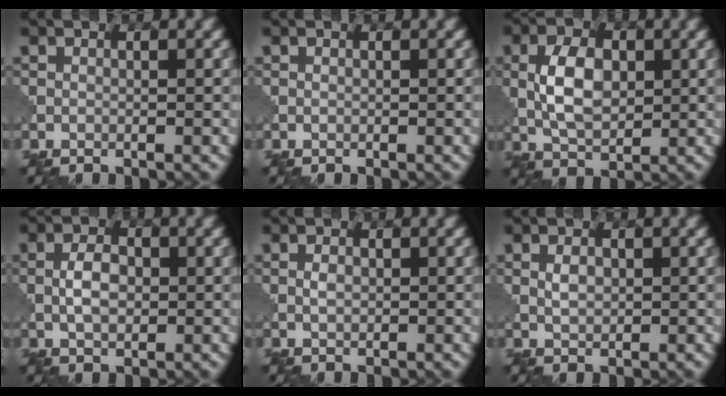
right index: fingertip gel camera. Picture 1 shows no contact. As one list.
[{"total": 0.0}, {"total": 4.8, "force": [0.7, 2.9, 3.7], "torque": [-0.074, 0.001, 0.016]}, {"total": 2.6, "force": [0.2, 1.6, 2.1], "torque": [-0.040, 0.000, 0.003]}, {"total": 0.9, "force": [0.3, 0.6, 0.6], "torque": [-0.012, -0.002, 0.007]}, {"total": 1.3, "force": [0.6, 0.9, 0.7], "torque": [-0.015, -0.003, 0.014]}]